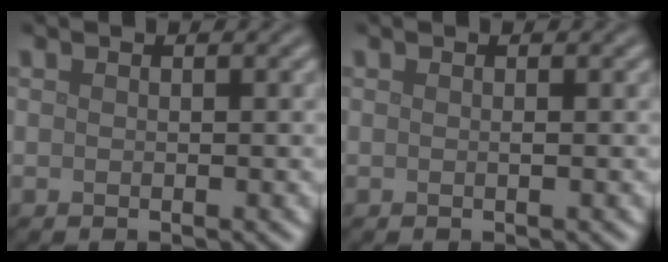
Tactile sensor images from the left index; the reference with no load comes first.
{"total": 0.0}